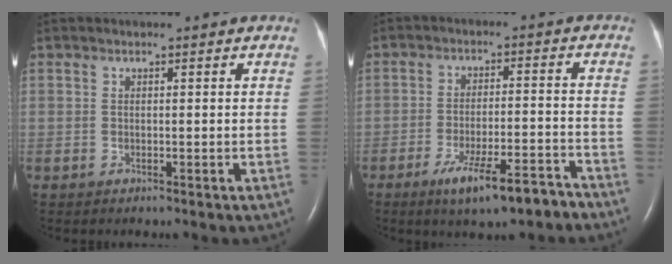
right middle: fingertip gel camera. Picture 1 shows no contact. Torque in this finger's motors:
{"motor_torque": [1.07, -0.99, 0.36, 0.11]}